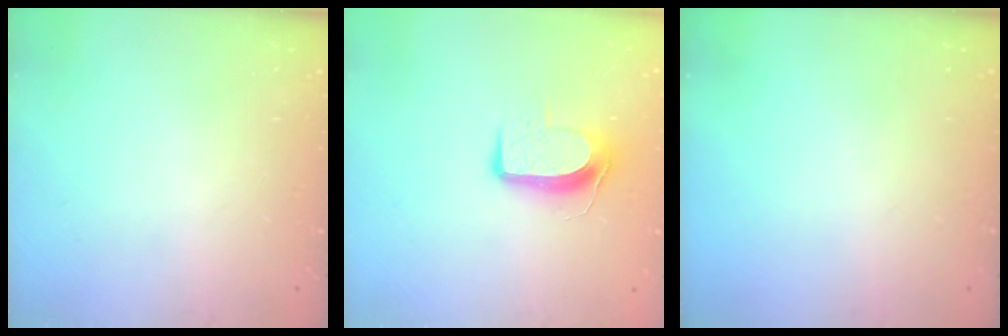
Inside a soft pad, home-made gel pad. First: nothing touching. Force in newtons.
{"total": 8.7, "press": 8.6, "slide": 0.7}
{"total": 0.0}